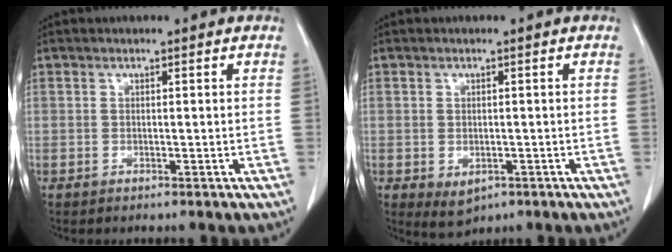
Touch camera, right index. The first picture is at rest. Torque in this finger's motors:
{"motor_torque": [0.54, -0.50, 0.06, 0.01]}